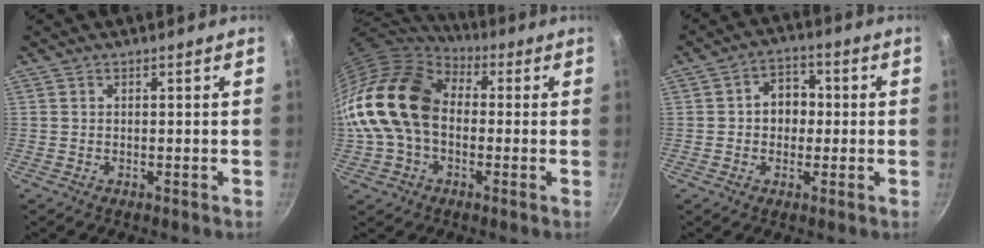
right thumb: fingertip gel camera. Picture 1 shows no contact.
{"total": 20.0, "force": [0.1, 14.3, 13.9], "torque": [-0.256, 0.042, -0.010]}
{"total": 6.7, "force": [0.0, 5.4, 3.9], "torque": [-0.014, 0.015, -0.006]}